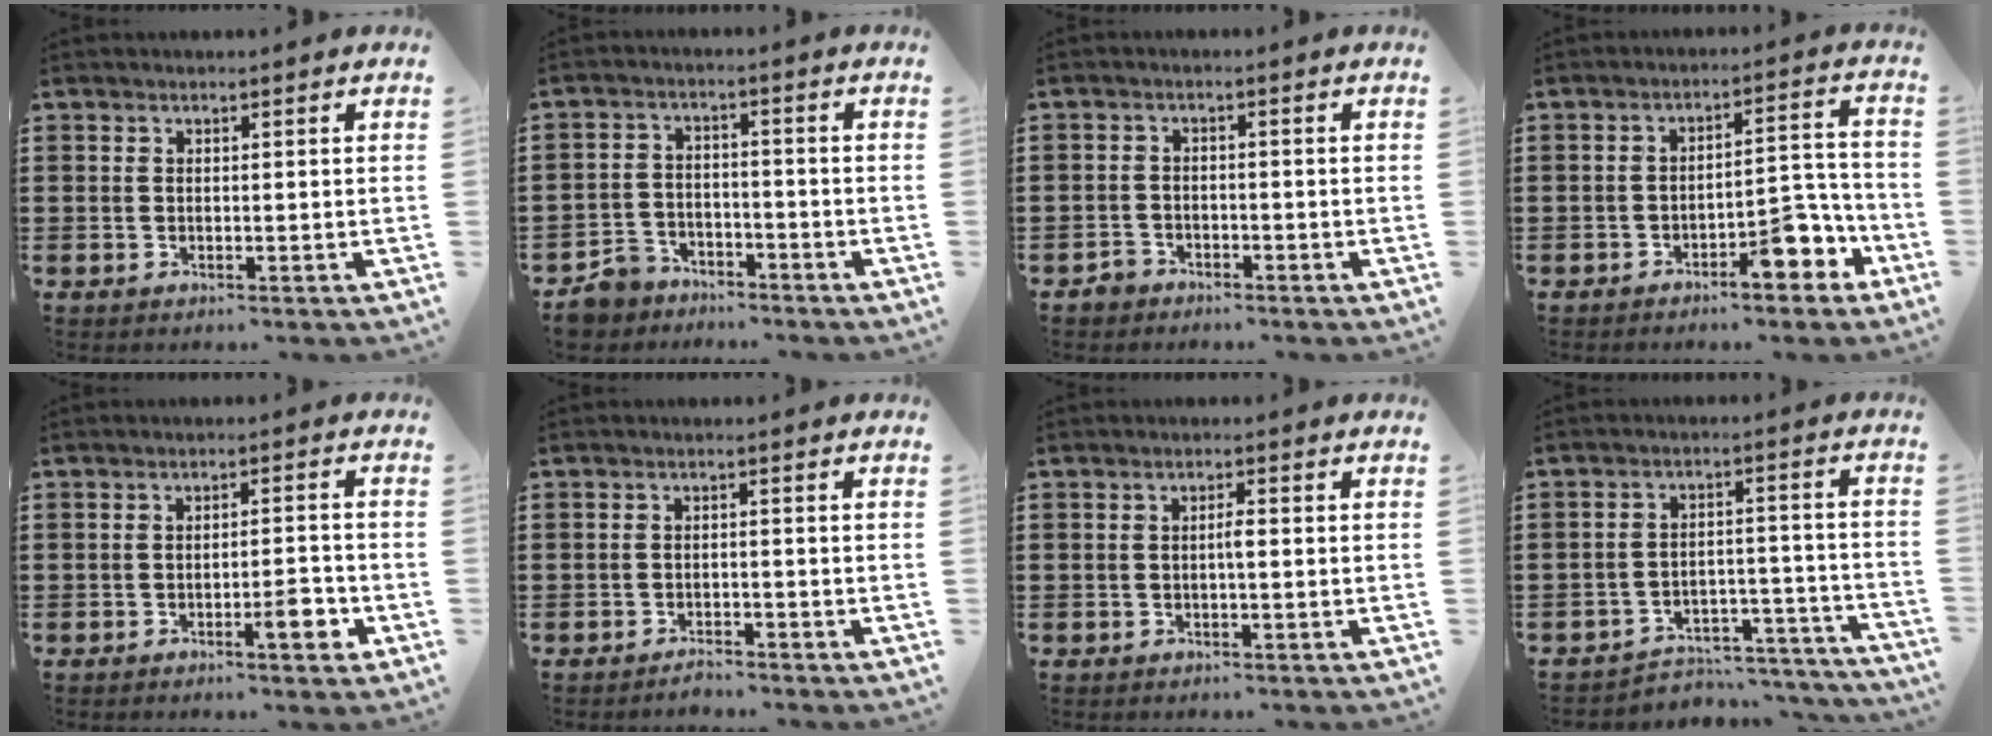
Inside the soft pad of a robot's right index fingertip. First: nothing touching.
{"total": 4.9, "force": [-4.5, 1.8, 0.5], "torque": [-0.033, 0.005, -0.098]}
{"total": 1.9, "force": [-1.7, 0.9, 0.2], "torque": [-0.009, 0.004, -0.036]}
{"total": 7.3, "force": [-4.5, 2.2, 5.2], "torque": [-0.065, 0.005, -0.080]}
{"total": 4.8, "force": [-2.2, 0.9, 4.2], "torque": [-0.056, -0.004, -0.037]}
{"total": 1.6, "force": [-1.6, 0.2, 0.3], "torque": [-0.011, 0.002, -0.032]}
{"total": 1.5, "force": [-0.2, 0.2, 1.5], "torque": [-0.029, -0.001, -0.004]}
{"total": 4.8, "force": [-4.5, 1.1, 1.1], "torque": [-0.021, 0.006, -0.091]}